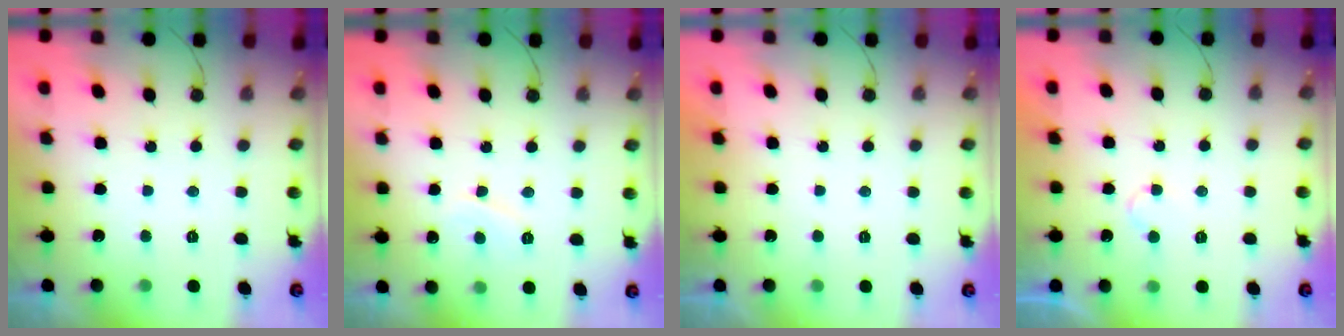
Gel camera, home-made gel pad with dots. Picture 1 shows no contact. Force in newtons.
{"total": 5.5, "press": 5.5, "slide": 0.6}
{"total": 1.6, "press": 1.6, "slide": 0.1}
{"total": 5.6, "press": 5.5, "slide": 0.4}